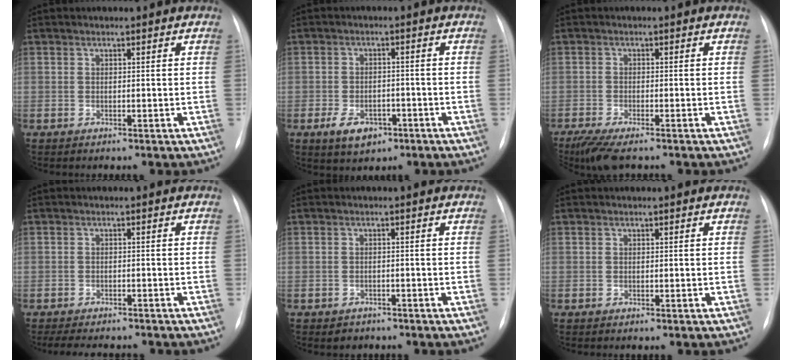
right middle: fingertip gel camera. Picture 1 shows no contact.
{"total": 5.1, "force": [-2.7, 3.1, 3.0], "torque": [-0.056, -0.002, -0.033]}
{"total": 6.3, "force": [-4.8, 1.2, 3.8], "torque": [-0.071, -0.017, -0.080]}
{"total": 8.1, "force": [-7.0, 2.3, 3.3], "torque": [-0.051, -0.005, -0.092]}
{"total": 1.8, "force": [-1.3, 1.2, -0.1], "torque": [-0.002, 0.005, -0.017]}
{"total": 0.0}